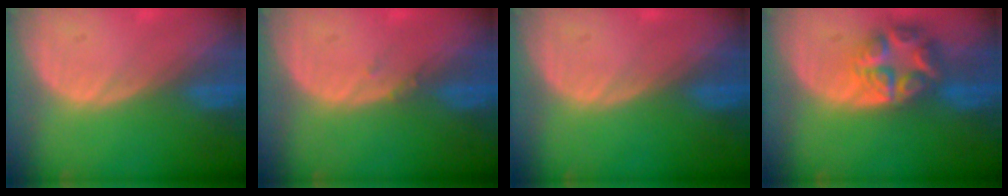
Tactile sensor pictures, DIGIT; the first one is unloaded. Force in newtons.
{"total": 0.7, "press": 0.7, "slide": 0.3}
{"total": 0.0}
{"total": 7.8, "press": 6.8, "slide": 3.8}